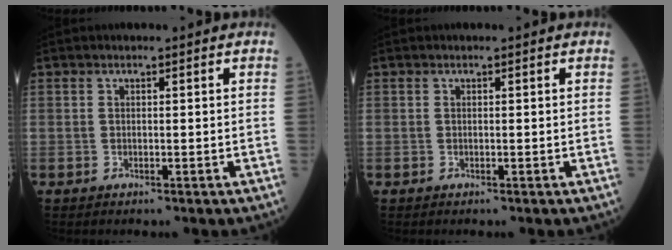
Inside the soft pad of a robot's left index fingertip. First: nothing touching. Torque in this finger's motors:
{"motor_torque": [-0.10, 0.09, 0.00, 0.00]}